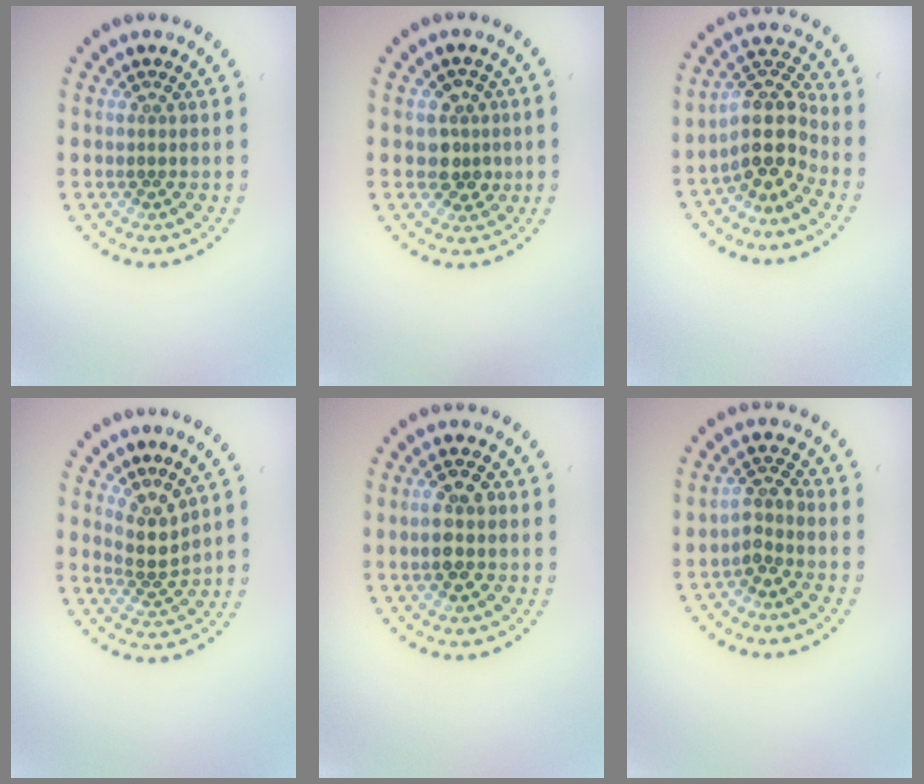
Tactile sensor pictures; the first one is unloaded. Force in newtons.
{"total": 2.6, "press": 2.4, "slide": 0.9}
{"total": 4.6, "press": 3.7, "slide": 2.7}
{"total": 2.7, "press": 2.0, "slide": 1.8}
{"total": 3.0, "press": 2.9, "slide": 0.4}
{"total": 2.1, "press": 1.7, "slide": 1.3}